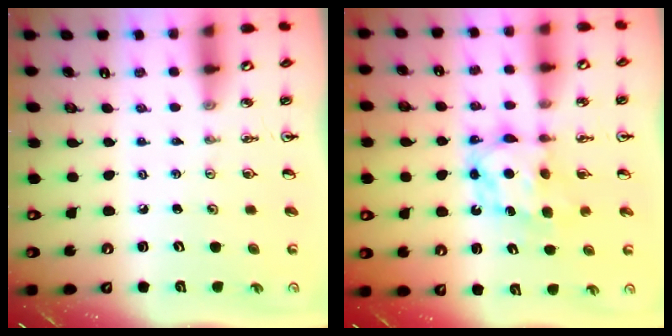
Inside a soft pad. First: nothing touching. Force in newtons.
{"total": 7.3, "press": 7.3, "slide": 0.2}